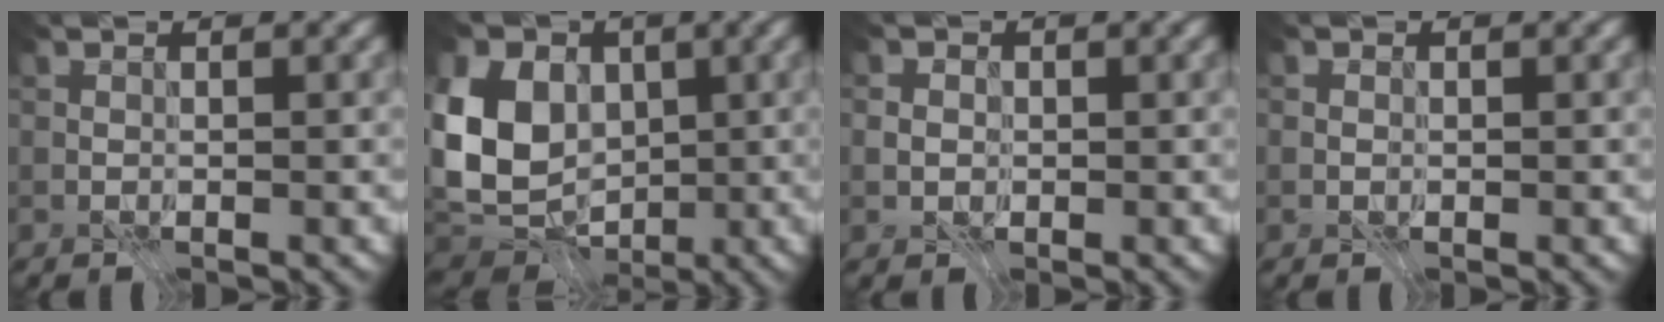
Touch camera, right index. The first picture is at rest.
{"total": 12.3, "force": [0.0, 9.7, 7.5], "torque": [-0.164, 0.010, -0.007]}
{"total": 1.3, "force": [-0.3, 1.2, 0.4], "torque": [-0.005, 0.000, -0.009]}
{"total": 0.6, "force": [-0.1, 0.6, 0.1], "torque": [0.000, -0.001, -0.003]}